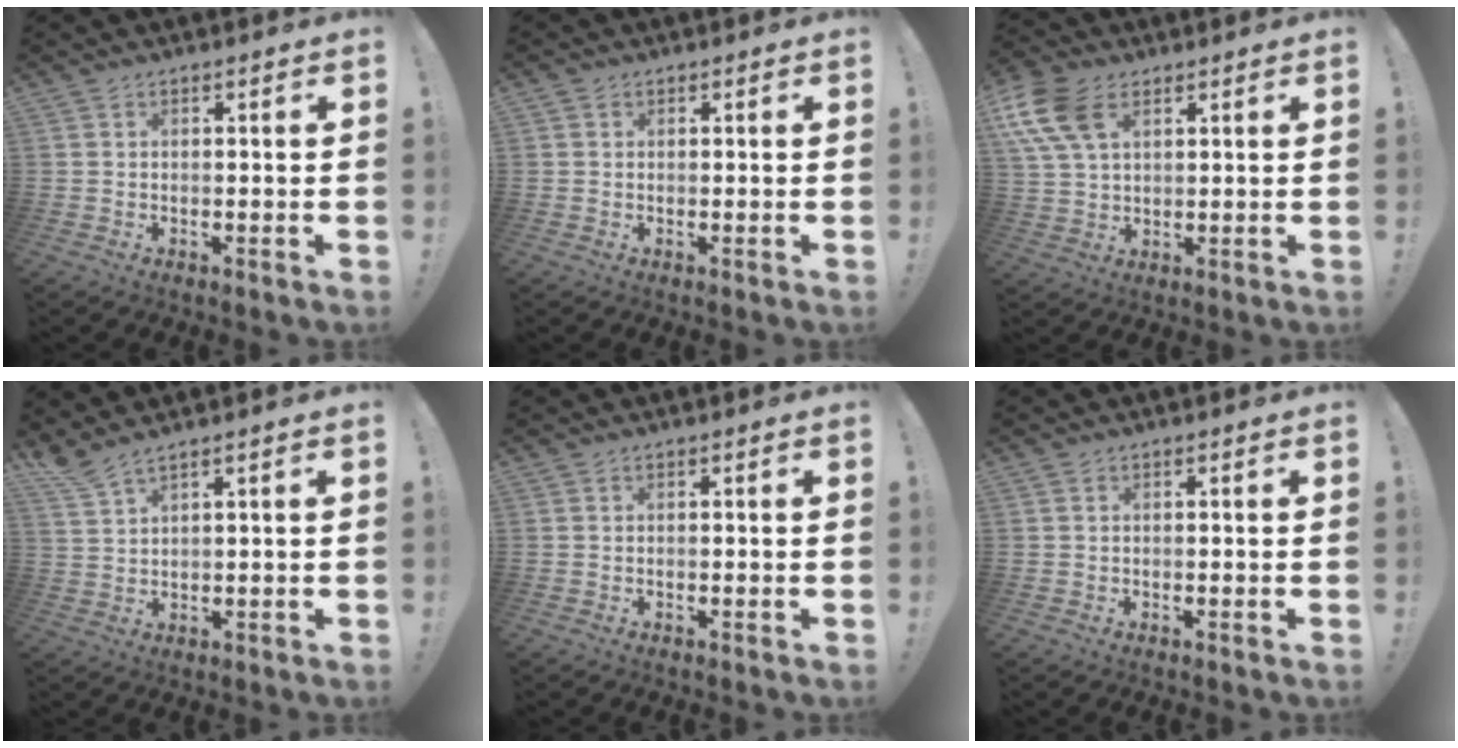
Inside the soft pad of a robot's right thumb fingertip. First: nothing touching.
{"total": 0.9, "force": [0.5, 0.8, 0.0], "torque": [0.005, -0.001, 0.008]}
{"total": 12.5, "force": [5.4, 7.6, 8.3], "torque": [-0.175, -0.014, 0.103]}
{"total": 4.2, "force": [3.4, 0.1, 2.4], "torque": [-0.055, -0.019, 0.063]}
{"total": 0.0}
{"total": 0.0}